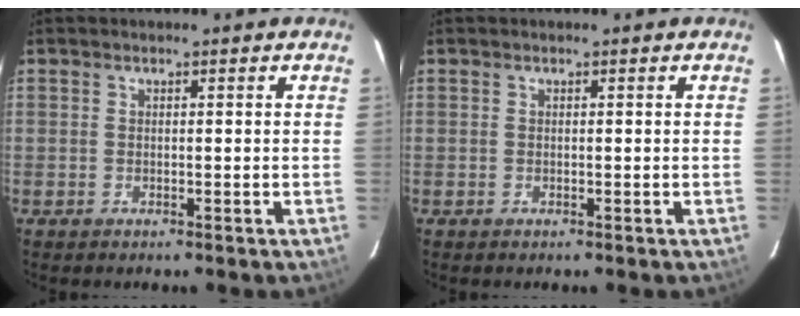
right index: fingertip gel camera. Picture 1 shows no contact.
{"total": 0.0}